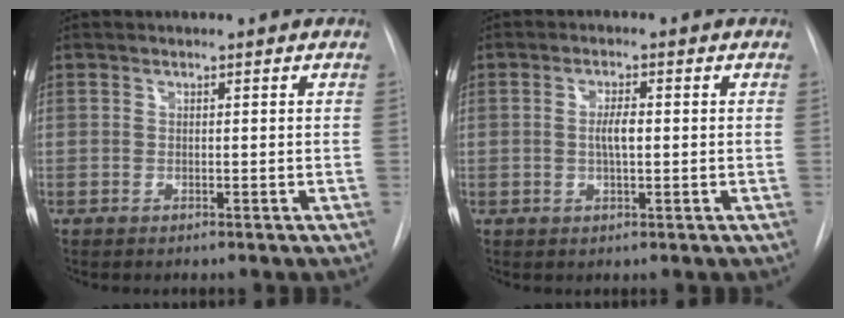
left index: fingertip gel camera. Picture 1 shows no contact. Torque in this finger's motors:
{"motor_torque": [0.32, 0.00, 0.21, 0.02]}